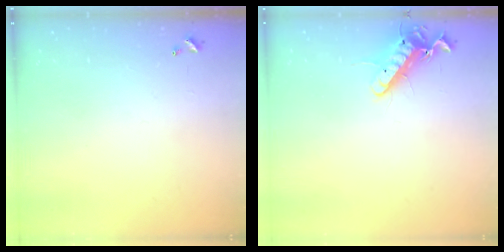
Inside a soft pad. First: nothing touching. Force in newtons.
{"total": 13.1, "press": 12.9, "slide": 2.2}